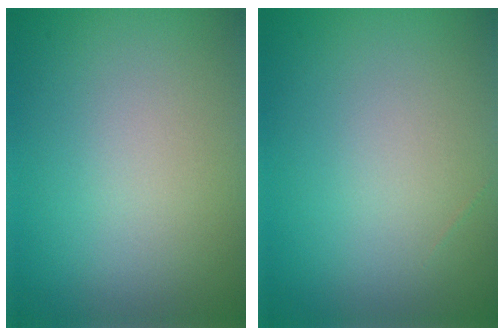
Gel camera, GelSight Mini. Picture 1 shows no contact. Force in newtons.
{"total": 0.0}